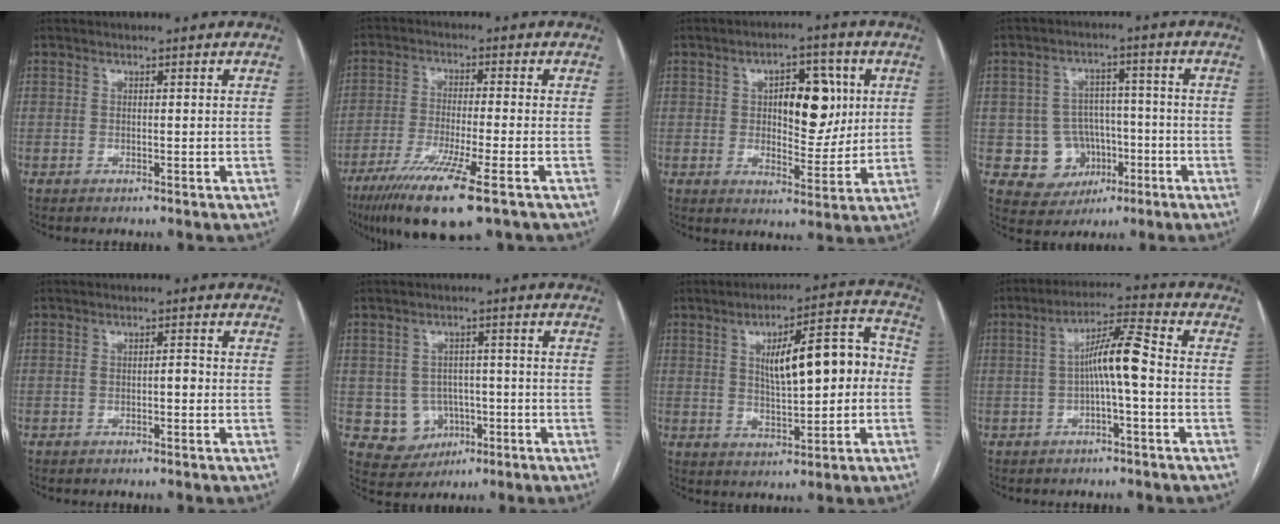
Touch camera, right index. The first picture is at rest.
{"total": 12.6, "force": [-7.5, 0.6, 10.1], "torque": [-0.184, -0.034, -0.125]}
{"total": 10.0, "force": [2.3, 4.7, 8.6], "torque": [-0.114, 0.015, 0.040]}
{"total": 8.2, "force": [-2.1, 7.7, 1.9], "torque": [-0.023, 0.028, -0.023]}
{"total": 1.7, "force": [-0.5, 0.6, 1.5], "torque": [-0.022, 0.006, -0.008]}
{"total": 6.3, "force": [-1.4, 6.0, 1.5], "torque": [-0.020, 0.015, -0.008]}
{"total": 12.5, "force": [0.9, 3.7, 11.9], "torque": [-0.174, 0.038, 0.019]}
{"total": 7.3, "force": [-0.7, 0.6, 7.3], "torque": [-0.127, 0.025, -0.014]}